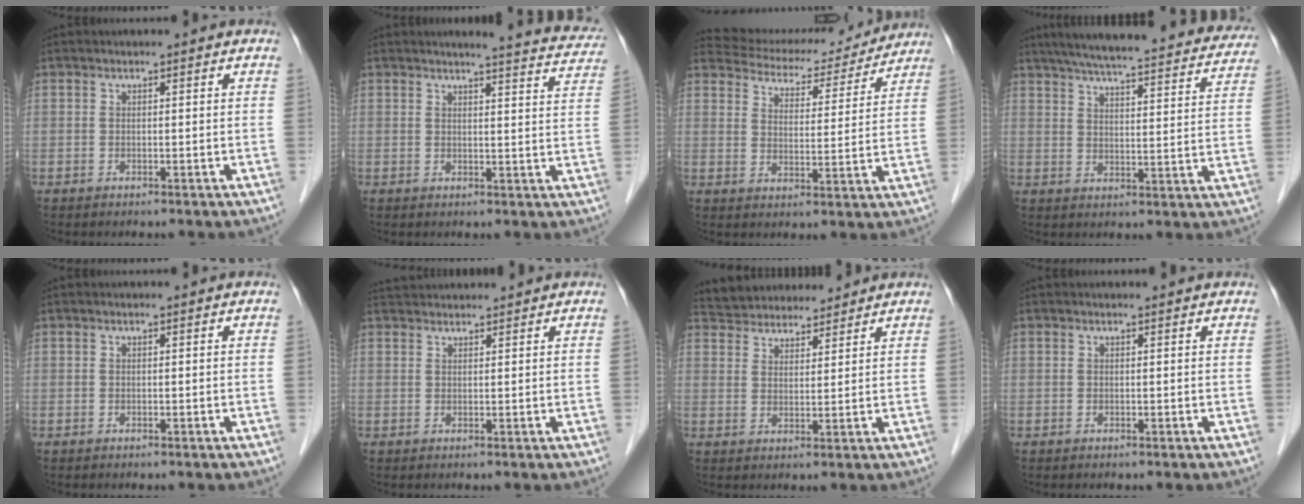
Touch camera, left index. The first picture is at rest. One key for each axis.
{"total": 10.8, "fx": 10.3, "fy": 0.7, "fz": 3.3, "tx": -0.026, "ty": -0.040, "tz": 0.093}
{"total": 15.8, "fx": 15.0, "fy": 3.9, "fz": 2.9, "tx": -0.036, "ty": 0.004, "tz": 0.196}
{"total": 29.3, "fx": 26.1, "fy": 4.4, "fz": 12.6, "tx": -0.201, "ty": -0.021, "tz": 0.323}
{"total": 0.0}
{"total": 3.7, "fx": 3.7, "fy": 0.4, "fz": 0.6, "tx": -0.012, "ty": 0.034, "tz": 0.064}
{"total": 10.4, "fx": 9.7, "fy": 2.8, "fz": 2.3, "tx": -0.036, "ty": 0.025, "tz": 0.157}
{"total": 0.9, "fx": 0.9, "fy": 0.0, "fz": 0.1, "tx": -0.010, "ty": 0.001, "tz": 0.008}